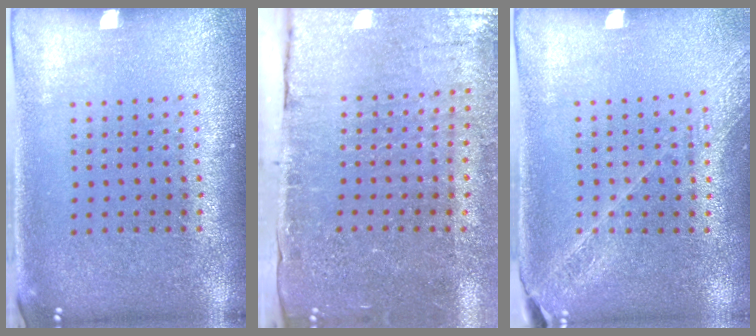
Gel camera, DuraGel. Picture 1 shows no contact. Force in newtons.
{"total": 4.4, "press": 3.8, "slide": 2.2}
{"total": 1.6, "press": 1.6, "slide": 0.2}